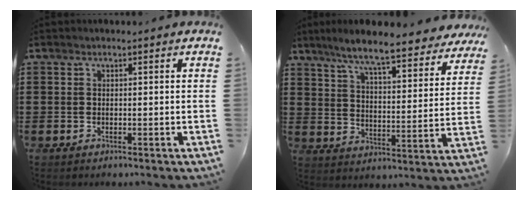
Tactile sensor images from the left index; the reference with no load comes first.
{"total": 7.9, "force": [7.1, -0.2, 3.6], "torque": [-0.099, -0.044, 0.118]}